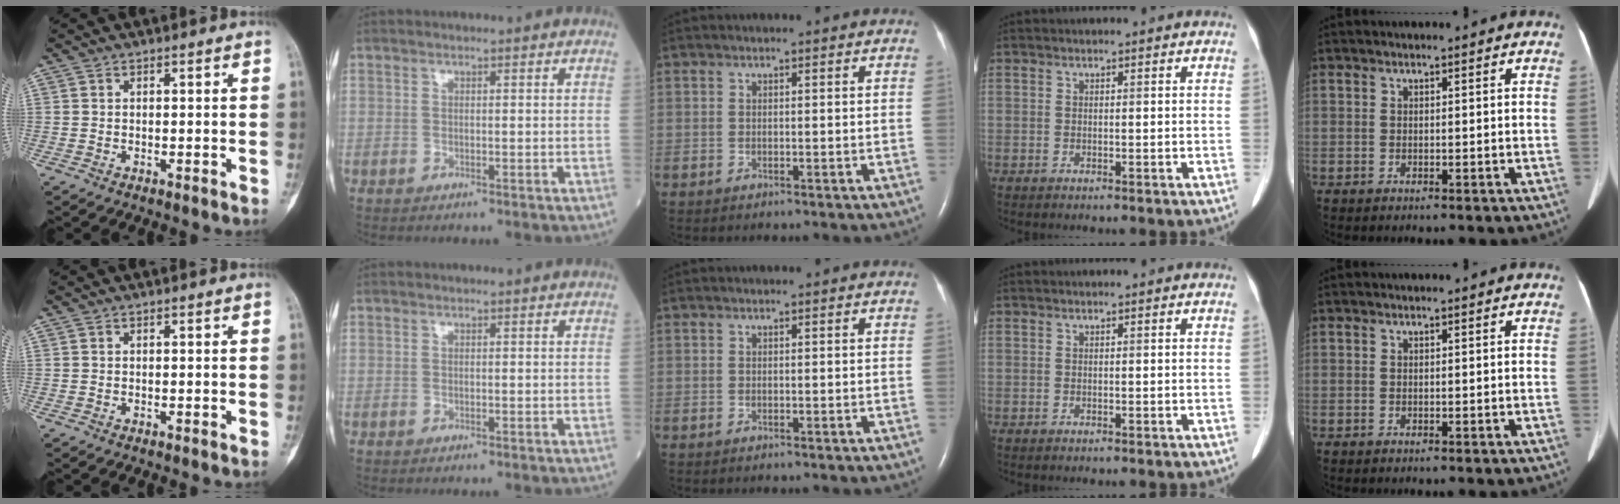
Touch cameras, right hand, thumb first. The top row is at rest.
{}